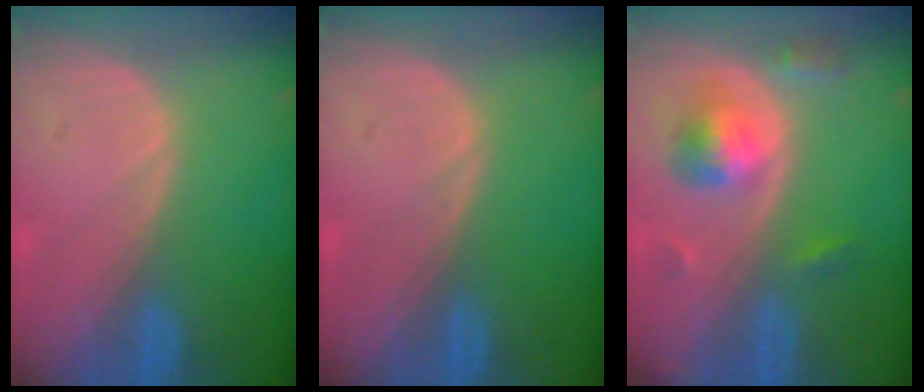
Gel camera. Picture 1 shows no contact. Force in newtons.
{"total": 0.0}
{"total": 5.6, "press": 5.2, "slide": 2.0}